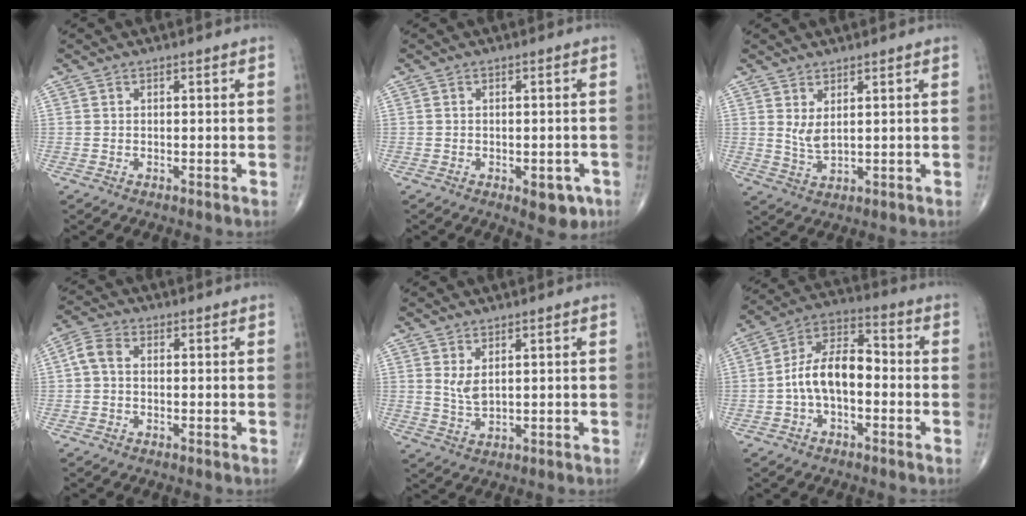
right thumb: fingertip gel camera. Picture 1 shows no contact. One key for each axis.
{"total": 5.0, "fx": -2.2, "fy": 2.5, "fz": 3.7, "tx": -0.024, "ty": 0.006, "tz": -0.020}
{"total": 3.4, "fx": 1.3, "fy": 1.1, "fz": 2.9, "tx": -0.056, "ty": -0.019, "tz": 0.032}
{"total": 3.7, "fx": 0.0, "fy": 2.5, "fz": 2.8, "tx": -0.059, "ty": 0.011, "tz": -0.008}
{"total": 3.1, "fx": 1.3, "fy": 1.1, "fz": 2.6, "tx": -0.051, "ty": -0.015, "tz": 0.031}
{"total": 10.7, "fx": -2.0, "fy": 5.8, "fz": 8.7, "tx": -0.146, "ty": 0.045, "tz": -0.047}